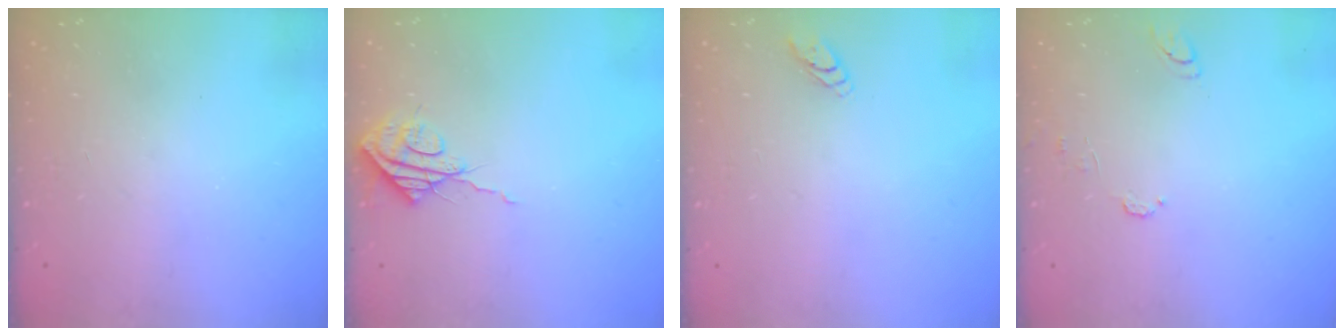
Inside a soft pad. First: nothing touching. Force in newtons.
{"total": 7.4, "press": 7.4, "slide": 0.5}
{"total": 2.8, "press": 2.8, "slide": 0.3}
{"total": 6.0, "press": 5.9, "slide": 0.6}